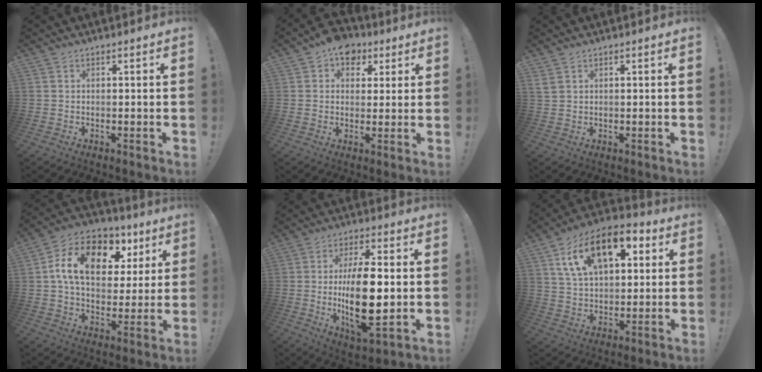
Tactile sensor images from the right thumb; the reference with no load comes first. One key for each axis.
{"total": 8.2, "fx": 3.9, "fy": 6.3, "fz": 3.6, "tx": -0.041, "ty": -0.015, "tz": 0.074}
{"total": 1.9, "fx": 1.2, "fy": 1.0, "fz": 1.1, "tx": -0.027, "ty": 0.002, "tz": 0.025}
{"total": 16.8, "fx": 5.9, "fy": 11.0, "fz": 11.2, "tx": -0.175, "ty": -0.014, "tz": 0.104}
{"total": 17.2, "fx": -0.5, "fy": 6.9, "fz": 15.8, "tx": -0.292, "ty": -0.012, "tz": -0.010}
{"total": 17.6, "fx": 8.1, "fy": 10.1, "fz": 11.9, "tx": -0.194, "ty": -0.024, "tz": 0.144}